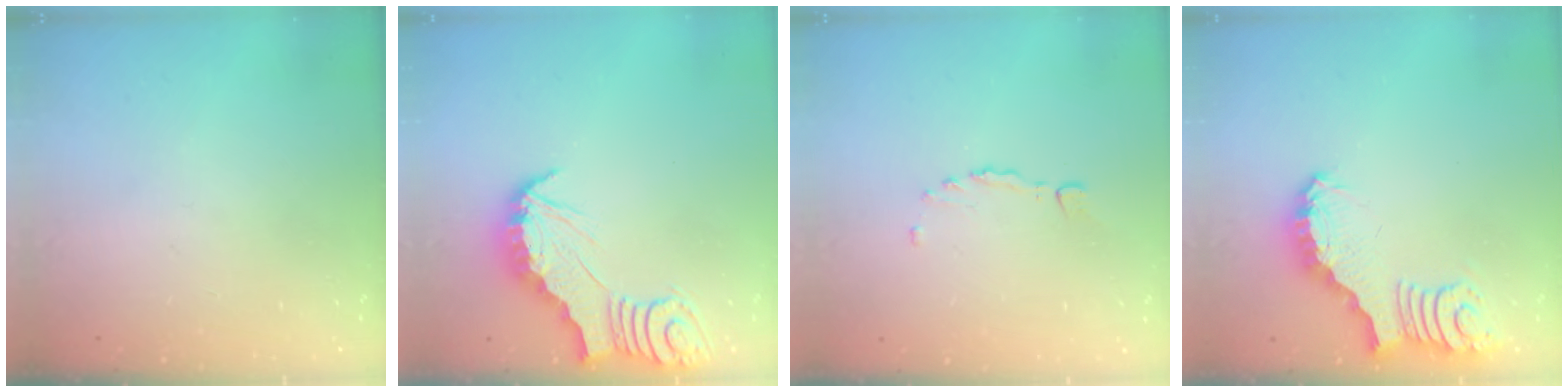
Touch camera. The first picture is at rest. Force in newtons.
{"total": 2.8, "press": 2.7, "slide": 0.3}
{"total": 1.4, "press": 1.3, "slide": 0.3}
{"total": 3.4, "press": 3.3, "slide": 0.7}